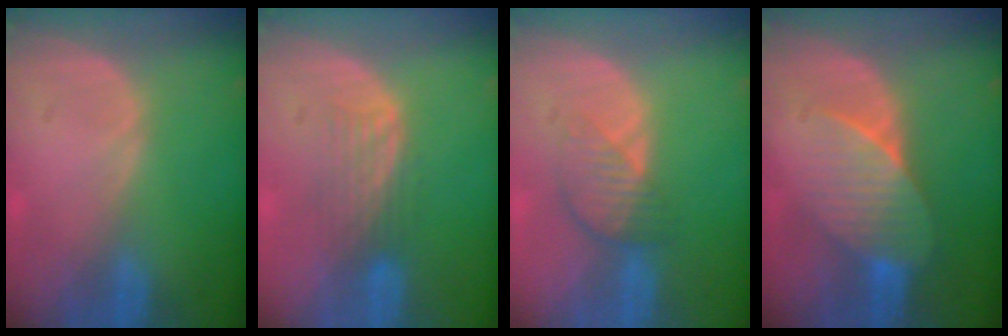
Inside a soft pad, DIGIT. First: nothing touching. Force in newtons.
{"total": 4.3, "press": 3.6, "slide": 2.3}
{"total": 4.4, "press": 3.9, "slide": 2.0}
{"total": 7.4, "press": 6.9, "slide": 2.4}